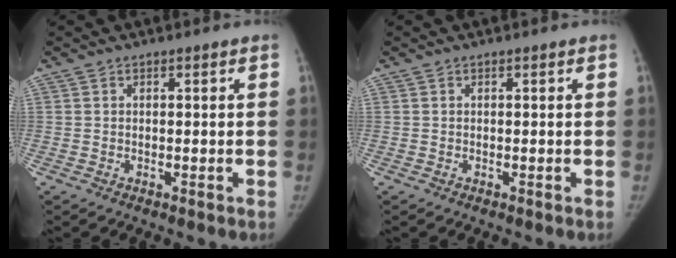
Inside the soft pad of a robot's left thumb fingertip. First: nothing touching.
{"total": 0.0}